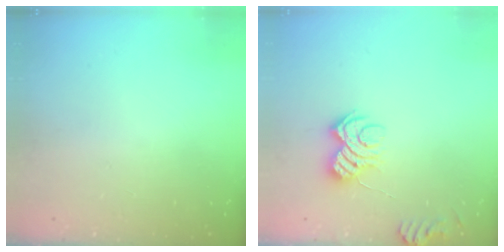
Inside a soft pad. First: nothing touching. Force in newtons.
{"total": 7.9, "press": 7.8, "slide": 1.2}